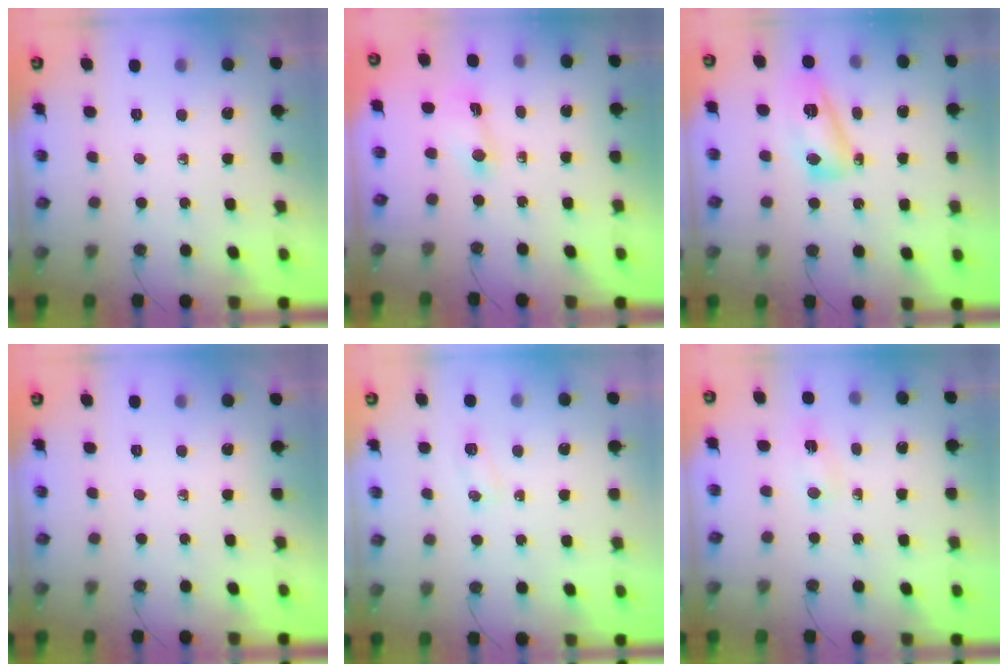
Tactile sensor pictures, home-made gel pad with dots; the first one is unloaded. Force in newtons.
{"total": 2.0, "press": 2.0, "slide": 0.4}
{"total": 12.2, "press": 12.1, "slide": 1.1}
{"total": 0.0}
{"total": 4.2, "press": 4.1, "slide": 0.6}
{"total": 2.6, "press": 1.3, "slide": 2.2}